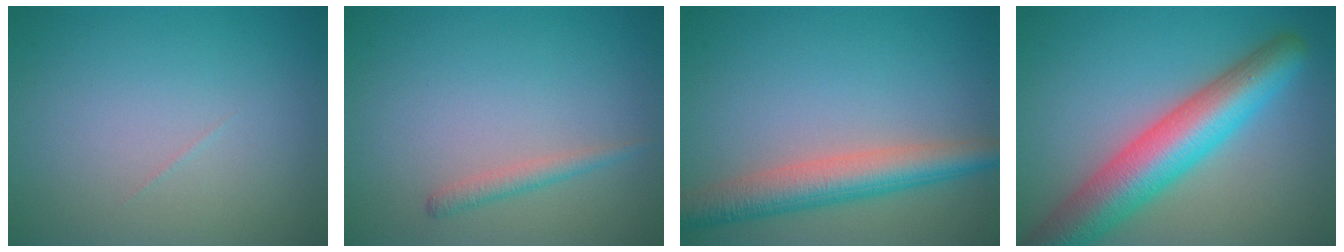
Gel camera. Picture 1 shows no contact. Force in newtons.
{"total": 1.4, "press": 1.3, "slide": 0.1}
{"total": 5.5, "press": 5.5, "slide": 0.4}
{"total": 8.8, "press": 8.8, "slide": 0.3}